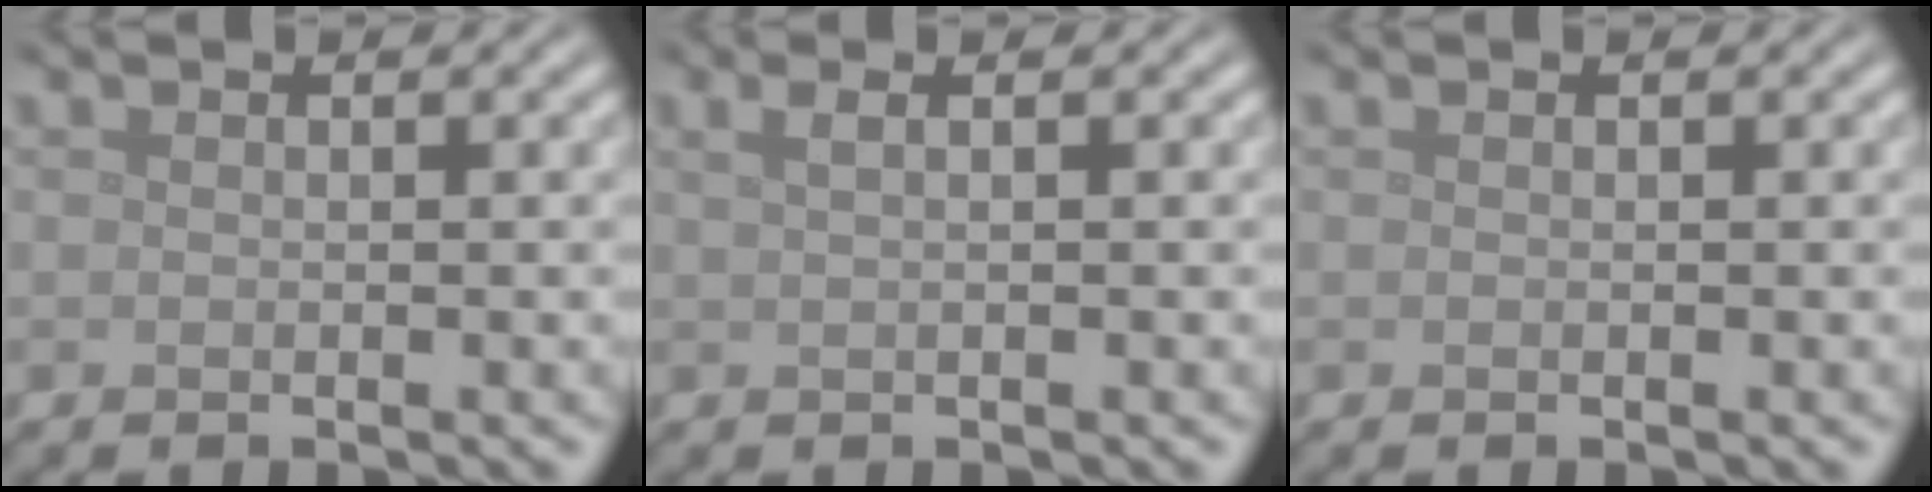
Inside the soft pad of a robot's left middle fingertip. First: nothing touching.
{"total": 2.3, "force": [1.0, 1.0, 1.7], "torque": [-0.019, 0.003, 0.000]}
{"total": 0.0}